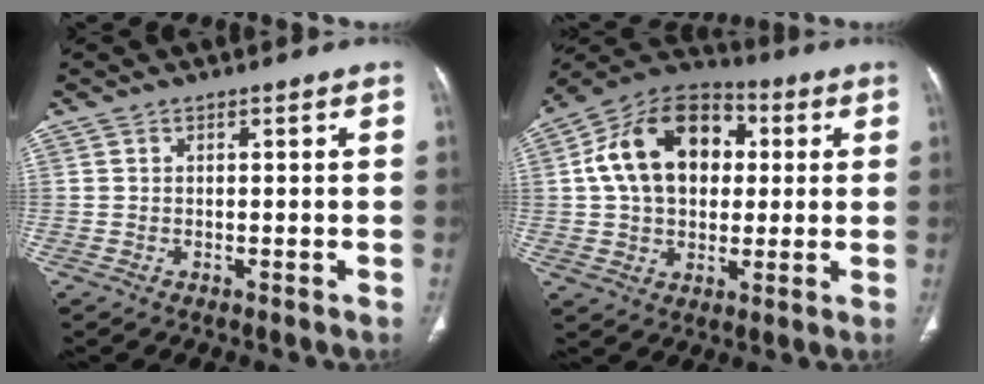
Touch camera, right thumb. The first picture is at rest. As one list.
[{"total": 18.5, "force": [2.9, 13.1, 12.8], "torque": [-0.187, 0.023, 0.041]}]